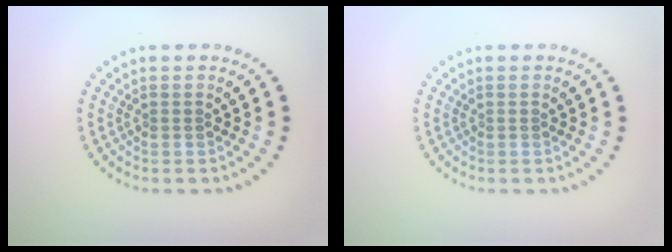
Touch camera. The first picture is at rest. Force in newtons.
{"total": 0.0}